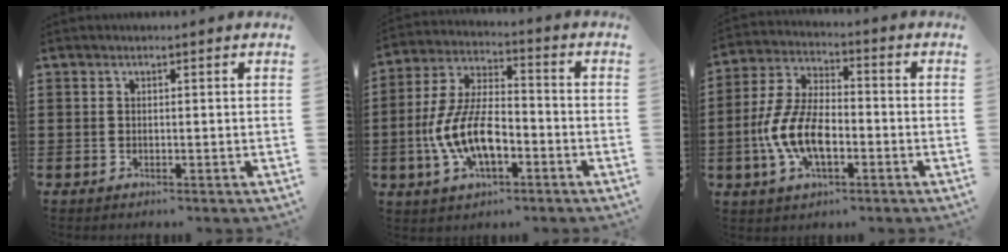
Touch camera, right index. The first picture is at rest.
{"total": 10.7, "force": [-3.6, 4.8, 8.8], "torque": [-0.204, -0.005, -0.070]}
{"total": 9.7, "force": [-3.0, 4.5, 8.0], "torque": [-0.198, -0.012, -0.062]}